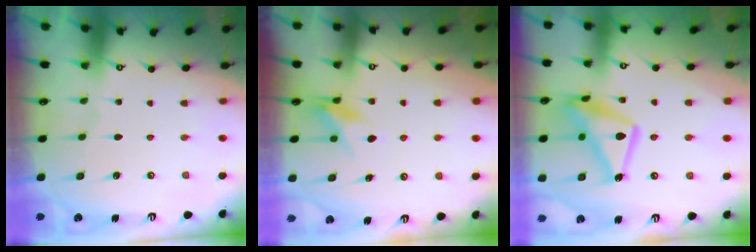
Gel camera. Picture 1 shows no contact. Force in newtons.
{"total": 7.6, "press": 7.6, "slide": 0.9}
{"total": 15.4, "press": 15.3, "slide": 1.2}